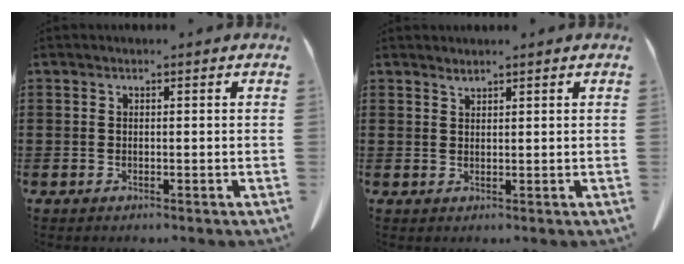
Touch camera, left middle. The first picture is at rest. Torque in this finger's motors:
{"motor_torque": [0.04, 0.05, -0.04, 0.00]}